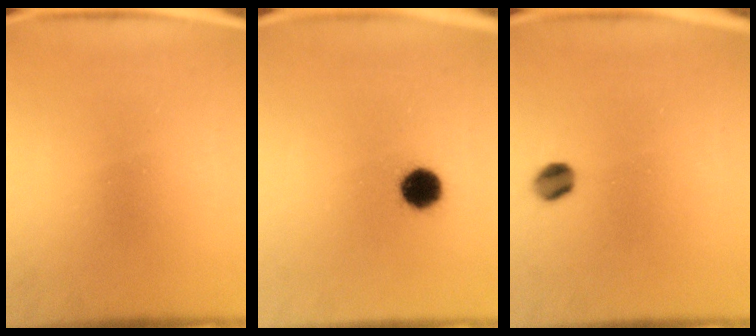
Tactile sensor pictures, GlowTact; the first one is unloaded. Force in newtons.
{"total": 7.2}
{"total": 3.4}